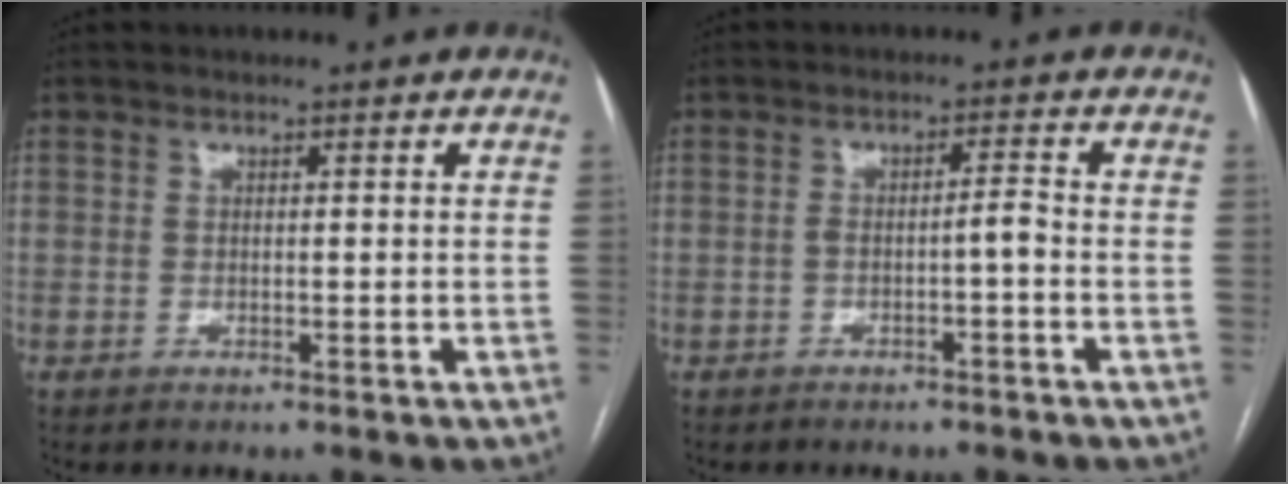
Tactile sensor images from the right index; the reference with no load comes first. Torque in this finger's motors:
{"motor_torque": [0.60, -0.17, 0.25, 0.05]}